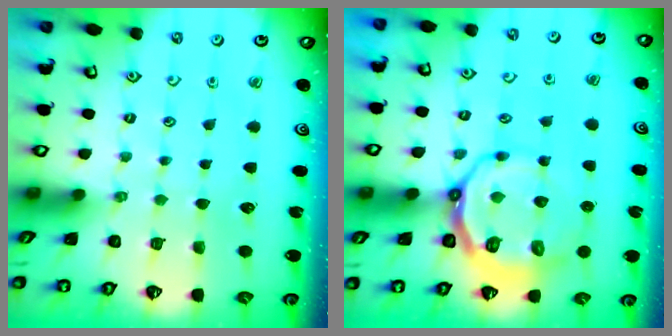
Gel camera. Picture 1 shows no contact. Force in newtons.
{"total": 10.7, "press": 10.2, "slide": 3.4}